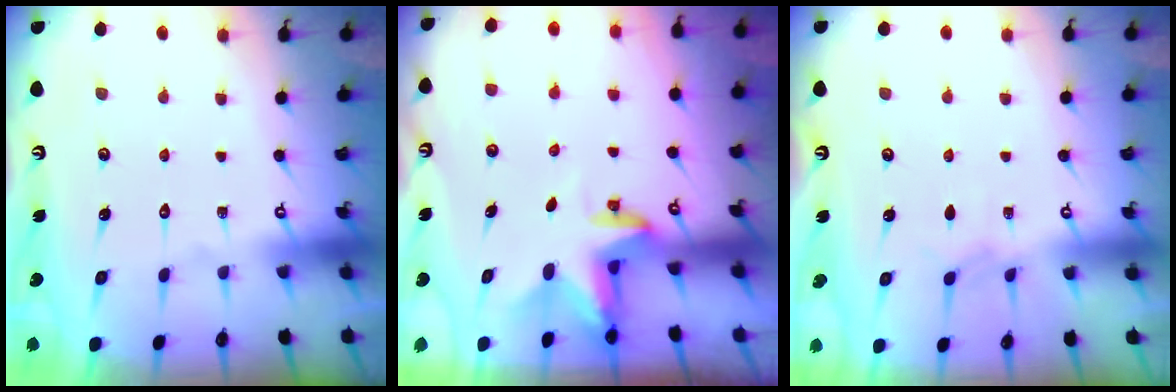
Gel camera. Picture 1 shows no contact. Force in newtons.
{"total": 2.9, "press": 2.9, "slide": 0.1}
{"total": 3.7, "press": 3.7, "slide": 0.5}